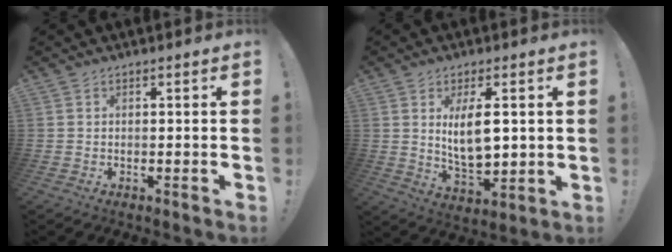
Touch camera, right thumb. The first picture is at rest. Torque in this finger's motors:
{"motor_torque": [-0.24, 0.71, 0.09, 0.37, 0.17]}